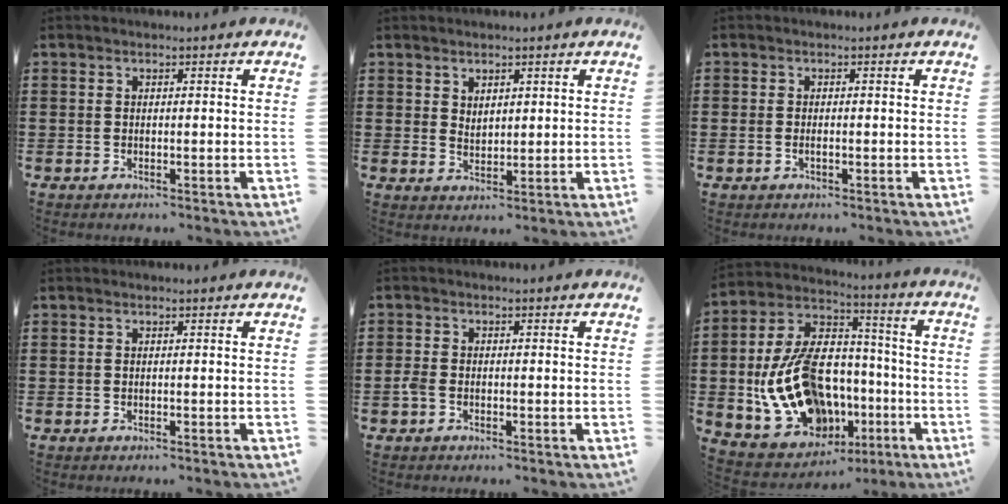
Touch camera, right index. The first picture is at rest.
{"total": 2.2, "force": [1.9, 1.1, 0.2], "torque": [-0.007, 0.005, 0.038]}
{"total": 1.0, "force": [-0.3, 0.5, 0.9], "torque": [-0.017, -0.001, -0.006]}
{"total": 0.0}
{"total": 1.8, "force": [-0.8, 1.1, 1.2], "torque": [-0.040, -0.006, -0.019]}
{"total": 17.7, "force": [-3.7, 12.4, 12.0], "torque": [-0.282, 0.004, -0.061]}